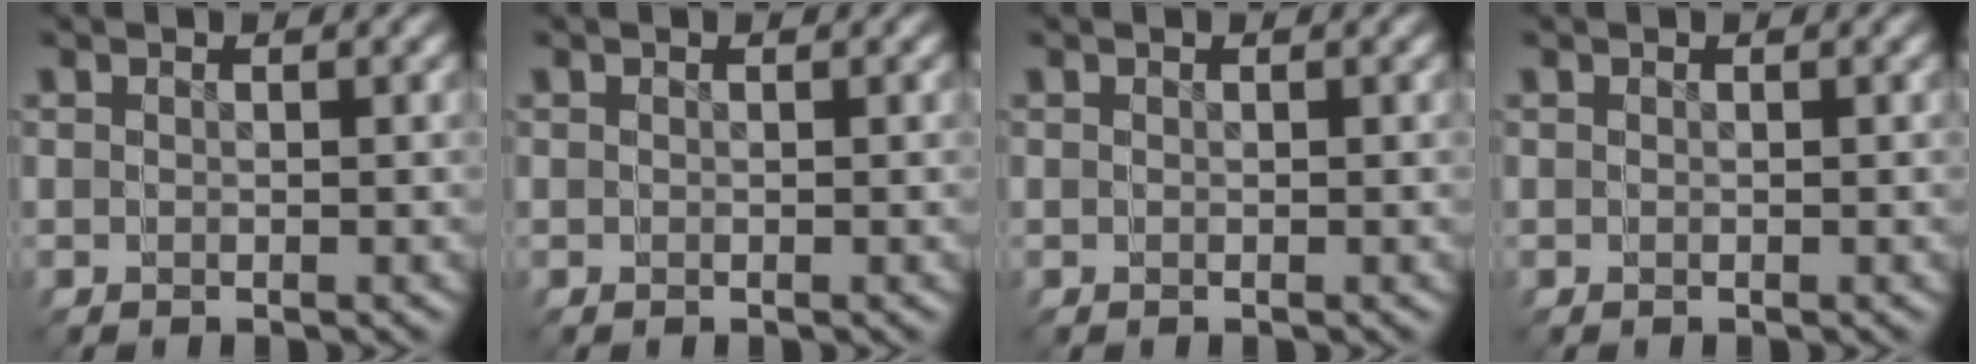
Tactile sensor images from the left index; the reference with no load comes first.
{"total": 0.0}
{"total": 0.0}
{"total": 0.0}